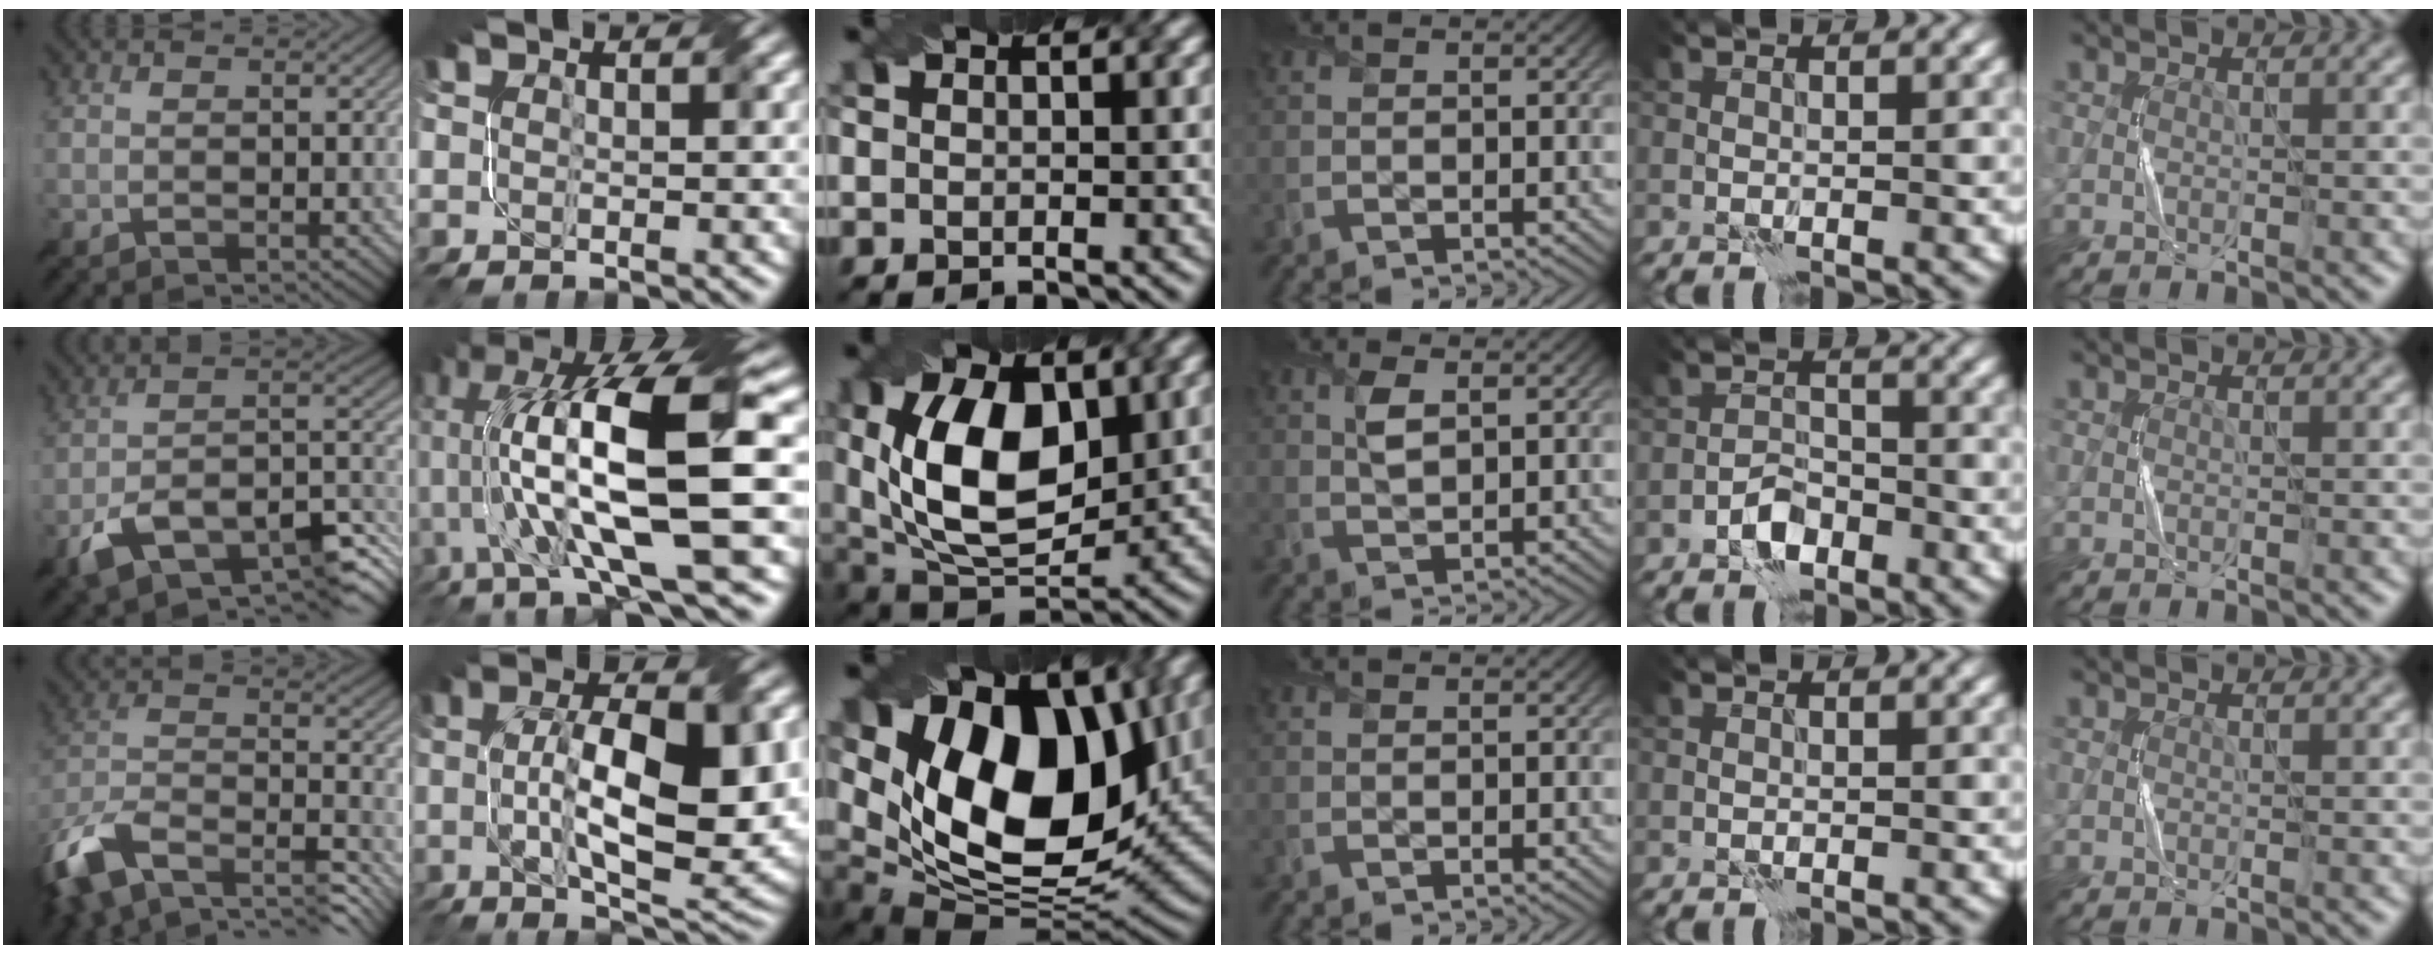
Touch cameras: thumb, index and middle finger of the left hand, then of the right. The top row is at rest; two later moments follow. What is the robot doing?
{"motion": "twist", "object": "screw"}